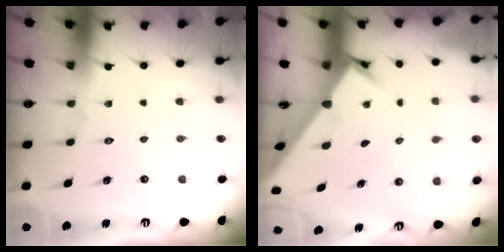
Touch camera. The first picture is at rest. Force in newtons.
{"total": 2.6, "press": 2.6, "slide": 0.3}